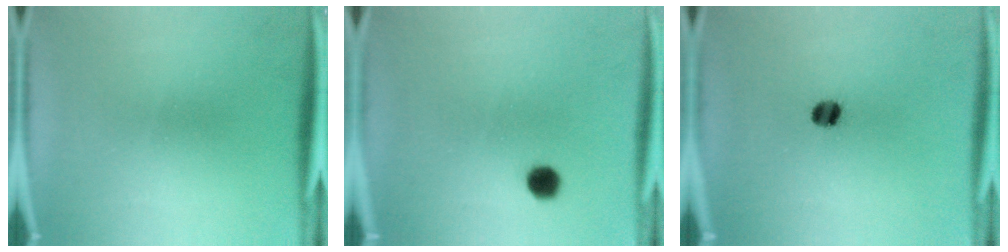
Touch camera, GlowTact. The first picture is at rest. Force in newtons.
{"total": 3.1}
{"total": 3.5}